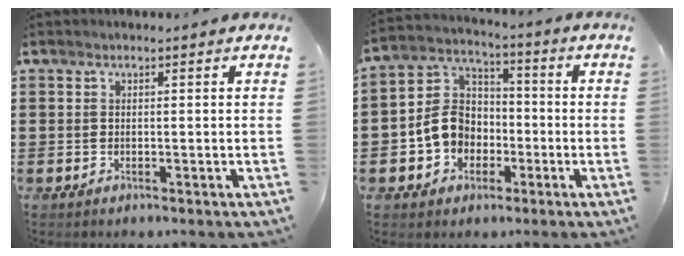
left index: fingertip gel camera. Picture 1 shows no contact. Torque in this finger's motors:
{"motor_torque": [0.99, 0.38, 0.60, 0.09]}